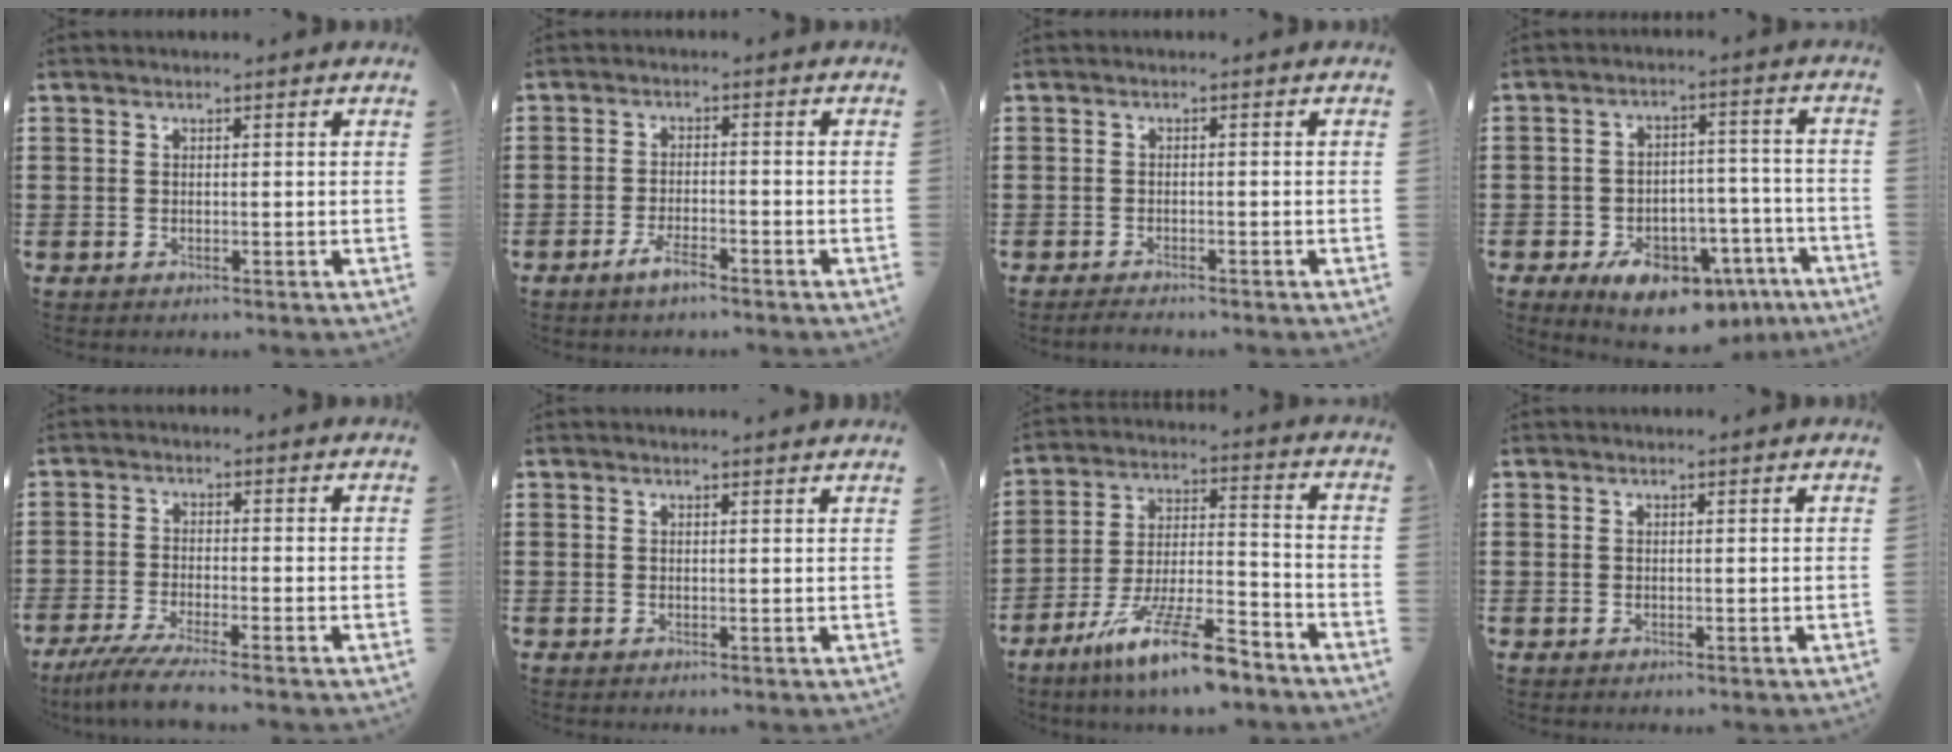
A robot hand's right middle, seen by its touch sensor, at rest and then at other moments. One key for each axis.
{"total": 3.3, "fx": -2.3, "fy": 0.7, "fz": 2.2, "tx": -0.051, "ty": 0.002, "tz": -0.047}
{"total": 1.0, "fx": -1.0, "fy": 0.1, "fz": 0.2, "tx": -0.008, "ty": -0.003, "tz": -0.019}
{"total": 8.6, "fx": -5.9, "fy": 4.3, "fz": 4.5, "tx": -0.071, "ty": 0.031, "tz": -0.101}
{"total": 4.4, "fx": -3.8, "fy": -0.2, "fz": 2.2, "tx": -0.059, "ty": -0.021, "tz": -0.077}
{"total": 0.7, "fx": 0.7, "fy": -0.1, "fz": 0.1, "tx": 0.004, "ty": -0.005, "tz": 0.011}
{"total": 12.7, "fx": -9.5, "fy": 2.0, "fz": 8.3, "tx": -0.154, "ty": 0.023, "tz": -0.176}
{"total": 0.0}